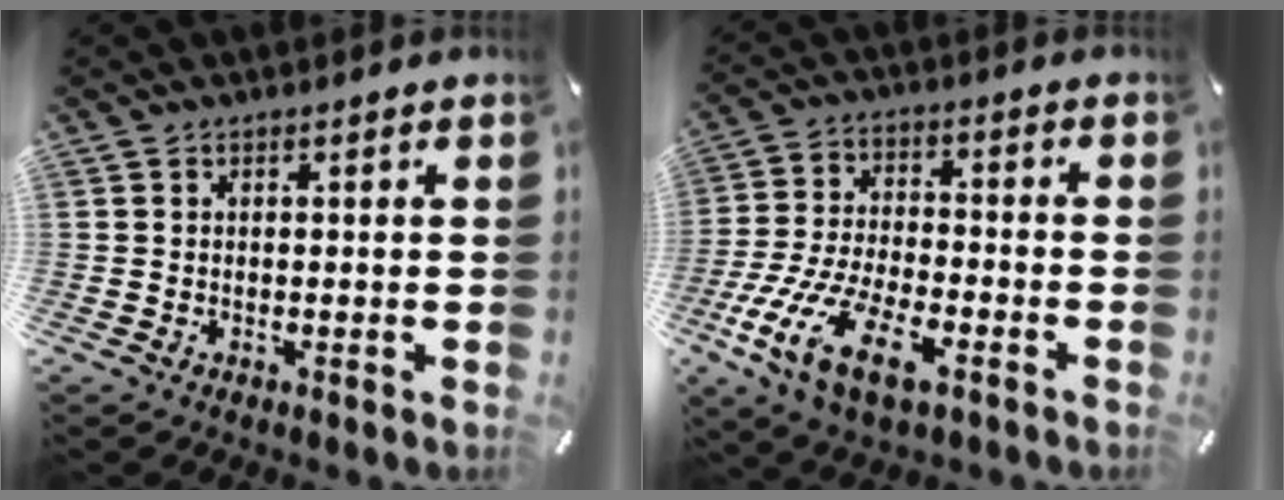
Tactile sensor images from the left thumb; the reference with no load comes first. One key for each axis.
{"total": 14.9, "fx": -7.6, "fy": 6.7, "fz": 11.0, "tx": -0.230, "ty": 0.023, "tz": -0.135}